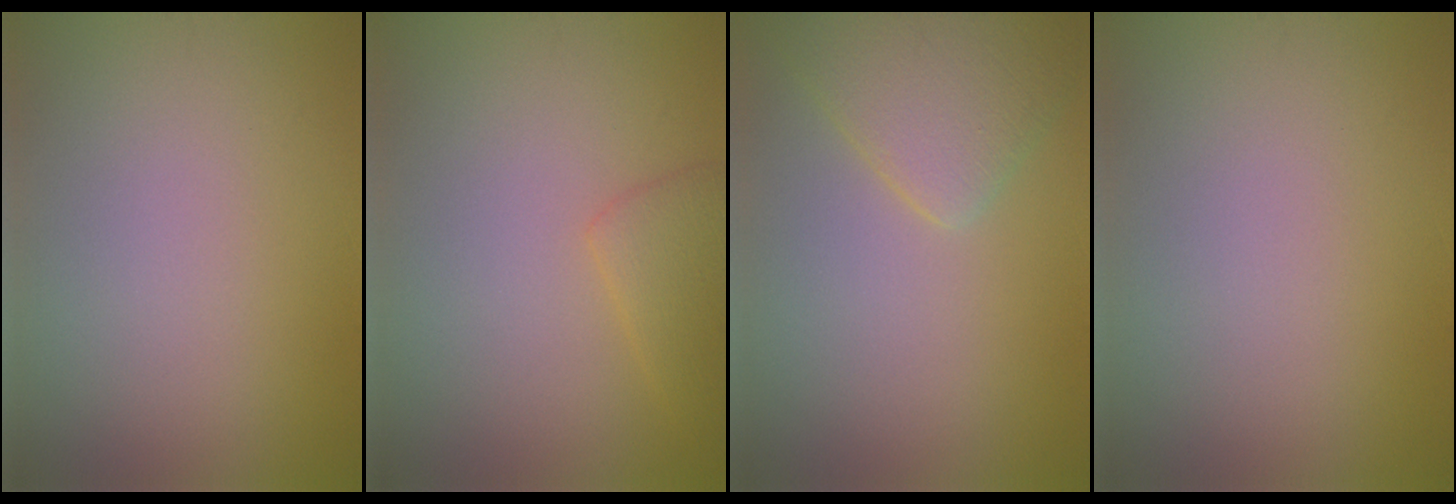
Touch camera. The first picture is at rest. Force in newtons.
{"total": 2.5, "press": 2.5, "slide": 0.0}
{"total": 4.0, "press": 4.0, "slide": 0.3}
{"total": 0.0}